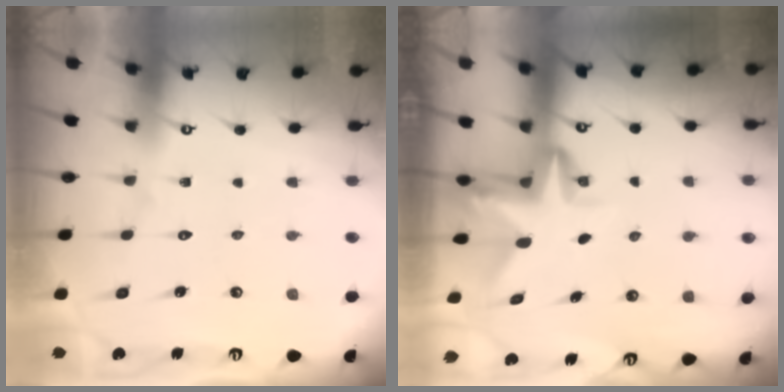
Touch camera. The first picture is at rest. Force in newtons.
{"total": 3.5, "press": 3.5, "slide": 0.3}